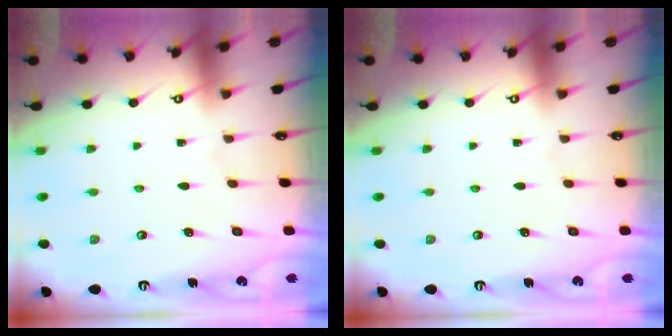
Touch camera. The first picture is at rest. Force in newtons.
{"total": 0.0}